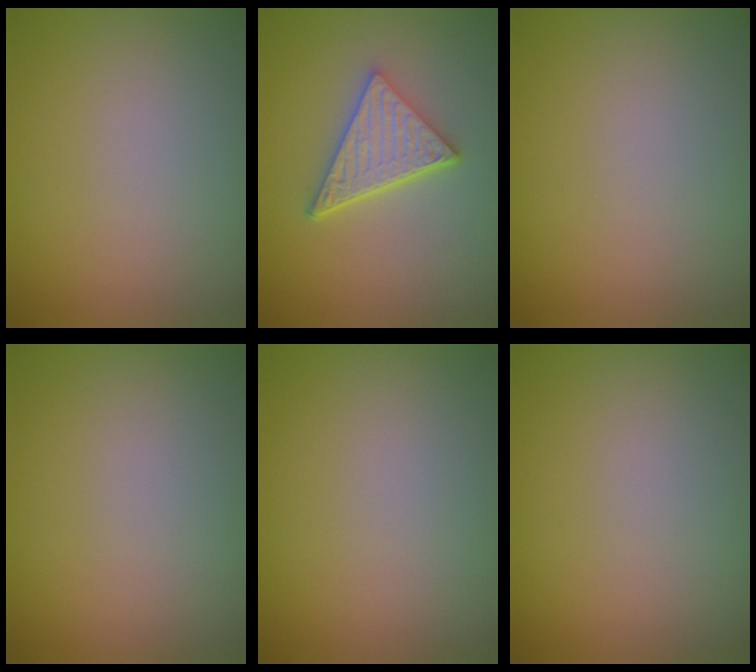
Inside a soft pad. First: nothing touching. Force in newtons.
{"total": 4.9, "press": 3.7, "slide": 3.3}
{"total": 0.0}
{"total": 0.0}
{"total": 0.0}
{"total": 0.0}